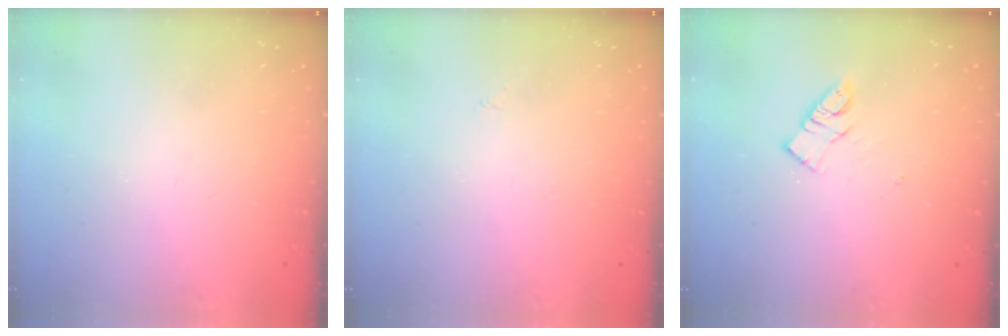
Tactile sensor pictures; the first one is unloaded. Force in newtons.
{"total": 3.4, "press": 3.3, "slide": 0.5}
{"total": 9.1, "press": 9.1, "slide": 0.4}